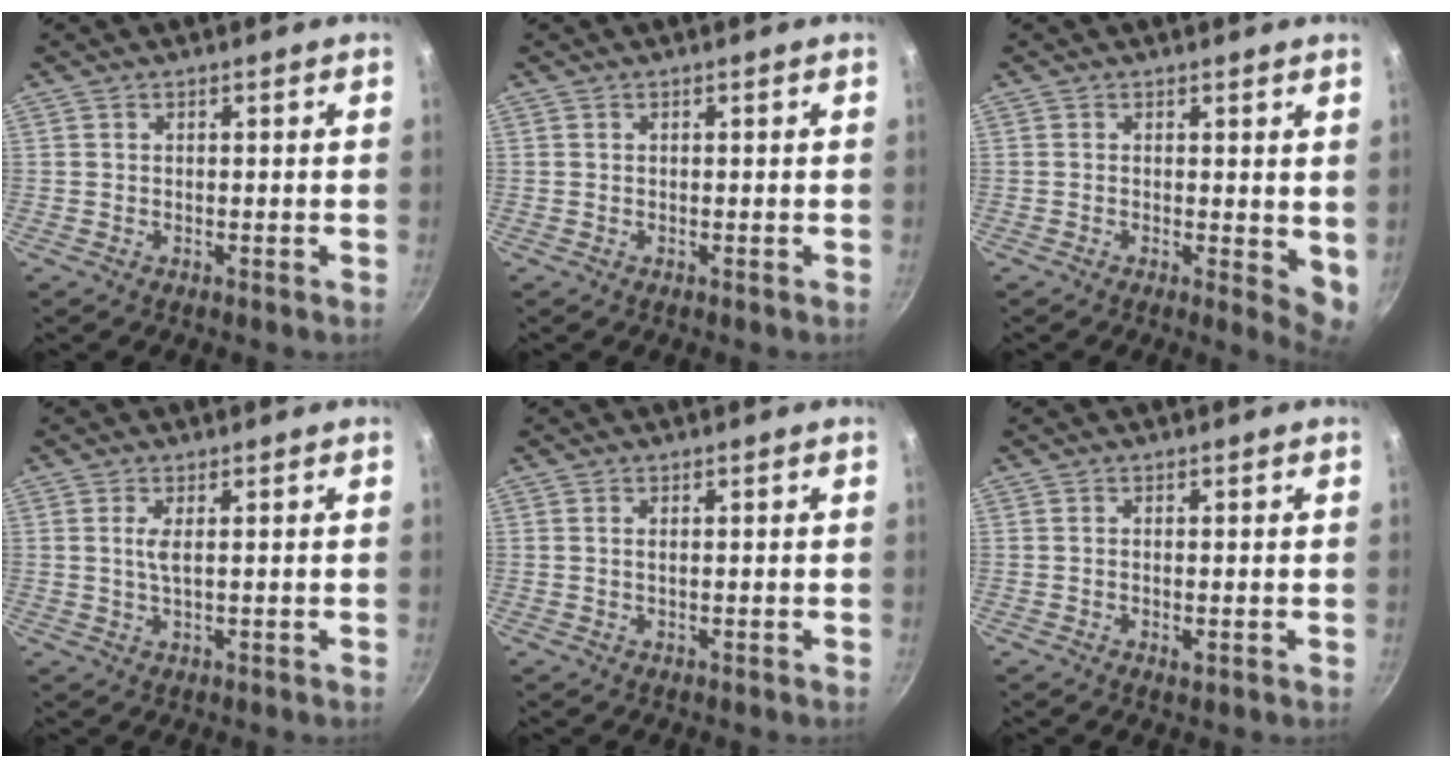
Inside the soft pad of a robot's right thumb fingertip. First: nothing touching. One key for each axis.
{"total": 0.0}
{"total": 4.8, "fx": 0.5, "fy": 2.1, "fz": 4.3, "tx": -0.052, "ty": -0.010, "tz": 0.006}
{"total": 2.5, "fx": 0.6, "fy": 0.6, "fz": 2.4, "tx": -0.054, "ty": -0.003, "tz": 0.013}
{"total": 0.8, "fx": 0.2, "fy": 0.3, "fz": 0.8, "tx": -0.014, "ty": 0.000, "tz": 0.003}
{"total": 1.3, "fx": -0.3, "fy": 0.5, "fz": 1.1, "tx": -0.021, "ty": -0.002, "tz": -0.005}